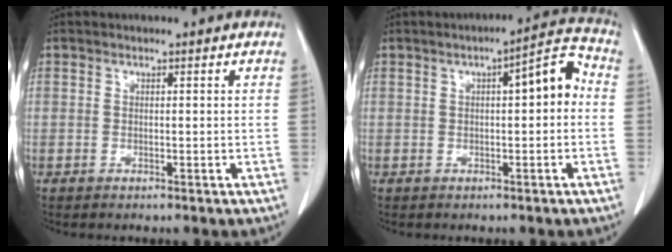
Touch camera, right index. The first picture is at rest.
{"total": 6.4, "force": [0.6, 1.5, 6.2], "torque": [-0.081, 0.027, 0.003]}